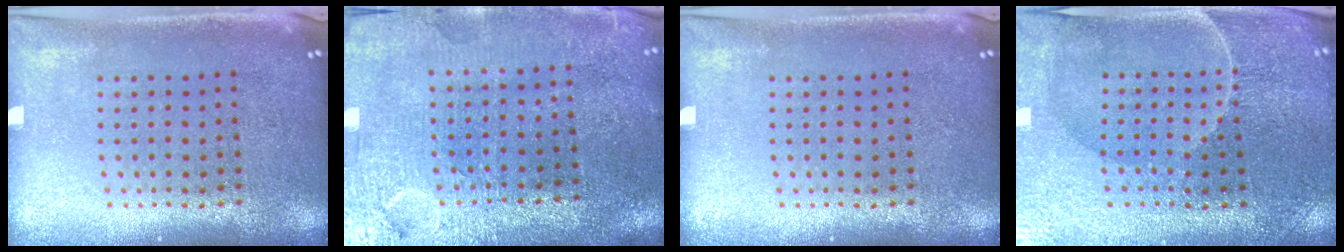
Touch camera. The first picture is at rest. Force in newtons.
{"total": 3.8, "press": 3.4, "slide": 1.6}
{"total": 0.0}
{"total": 1.5, "press": 1.5, "slide": 0.1}